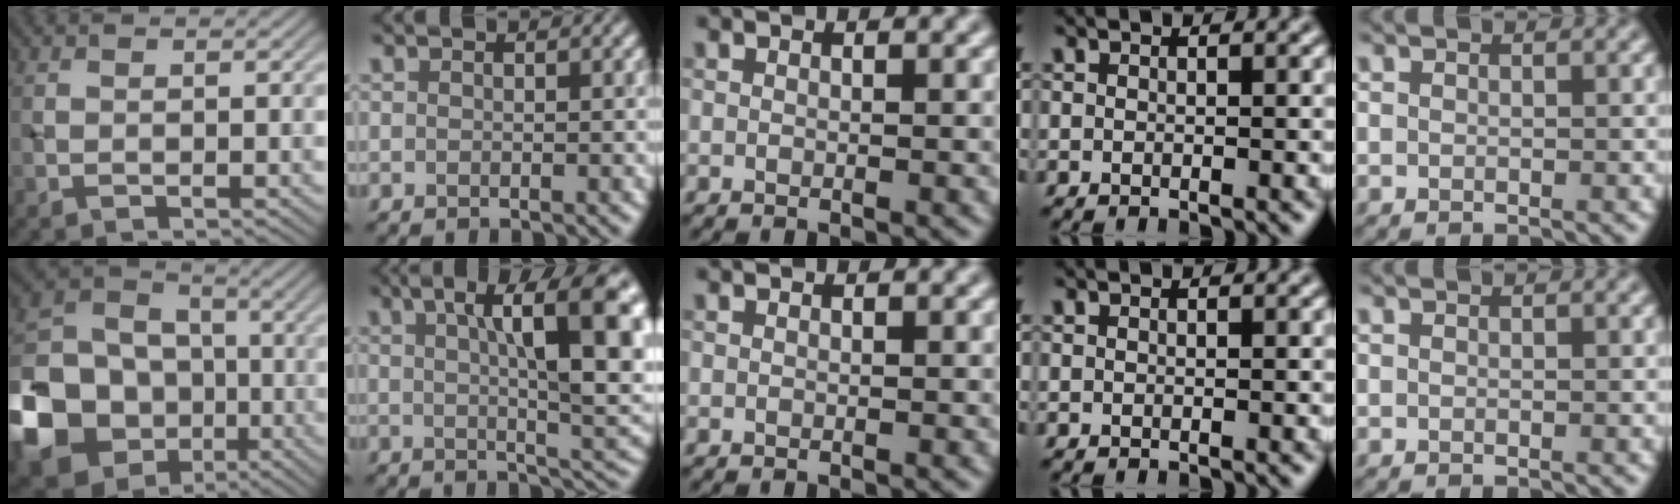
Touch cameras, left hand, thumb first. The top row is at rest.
{"thumb": {"total": 19.5, "force": [-6.3, 15.9, 9.2], "torque": [-0.242, -0.037, -0.135]}, "index": {"total": 12.3, "force": [3.0, 3.2, 11.5], "torque": [-0.129, 0.009, 0.043]}}